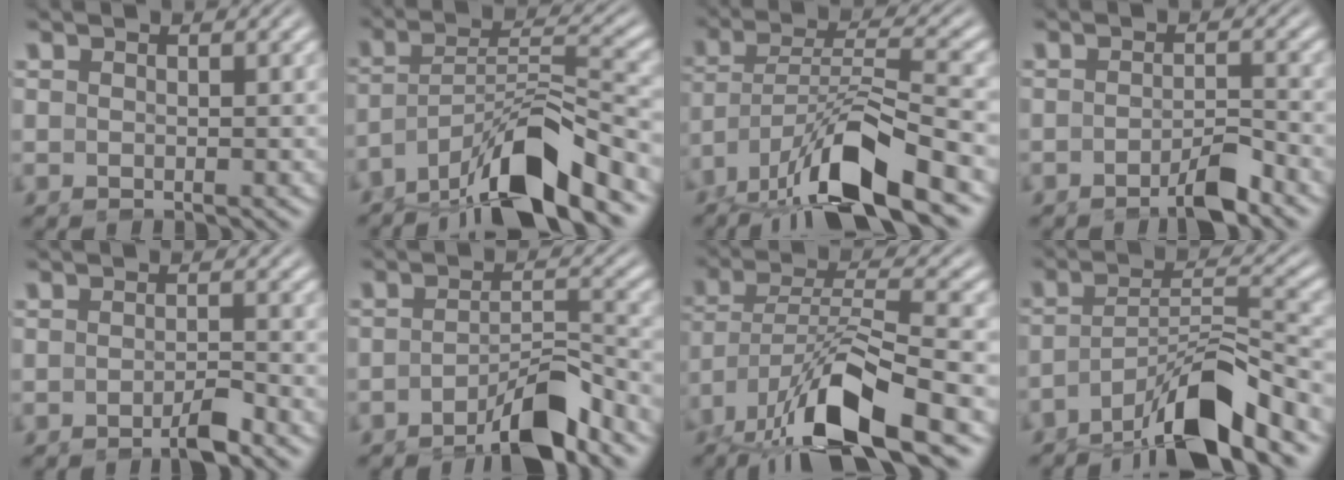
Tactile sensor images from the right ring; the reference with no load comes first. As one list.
[{"total": 9.7, "force": [-4.2, 5.9, 6.4], "torque": [-0.116, -0.033, -0.055]}, {"total": 6.6, "force": [-3.4, 2.2, 5.1], "torque": [-0.102, -0.026, -0.035]}, {"total": 2.4, "force": [-1.8, -0.5, 1.5], "torque": [-0.012, -0.001, -0.031]}, {"total": 1.7, "force": [-1.3, -0.5, 1.0], "torque": [-0.008, 0.002, -0.025]}, {"total": 4.5, "force": [-3.3, 0.4, 3.0], "torque": [-0.034, -0.014, -0.046]}, {"total": 6.7, "force": [-2.9, 2.5, 5.5], "torque": [-0.113, -0.027, -0.025]}, {"total": 8.6, "force": [-4.2, 4.6, 5.9], "torque": [-0.099, -0.032, -0.057]}]